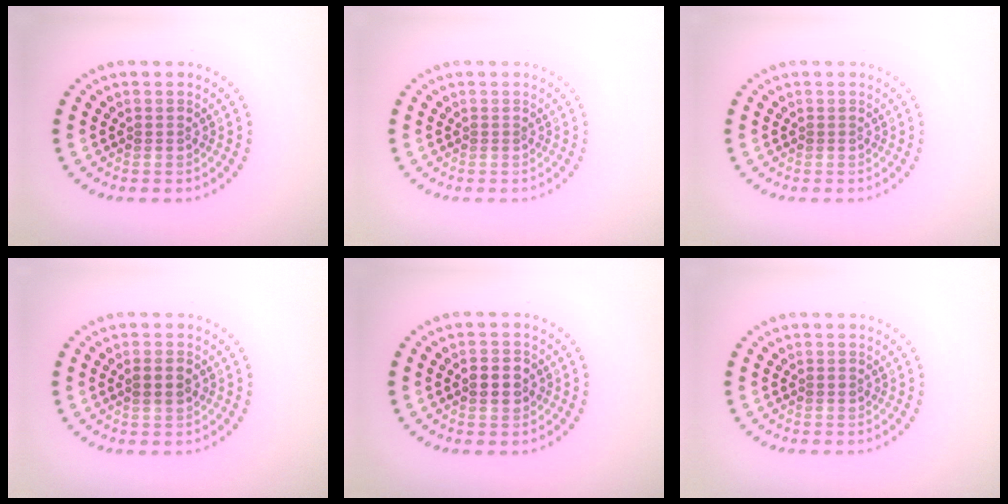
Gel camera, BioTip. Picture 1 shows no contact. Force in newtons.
{"total": 0.0}
{"total": 0.0}
{"total": 1.8, "press": 1.8, "slide": 0.3}
{"total": 2.2, "press": 2.2, "slide": 0.2}
{"total": 0.6, "press": 0.6, "slide": 0.1}